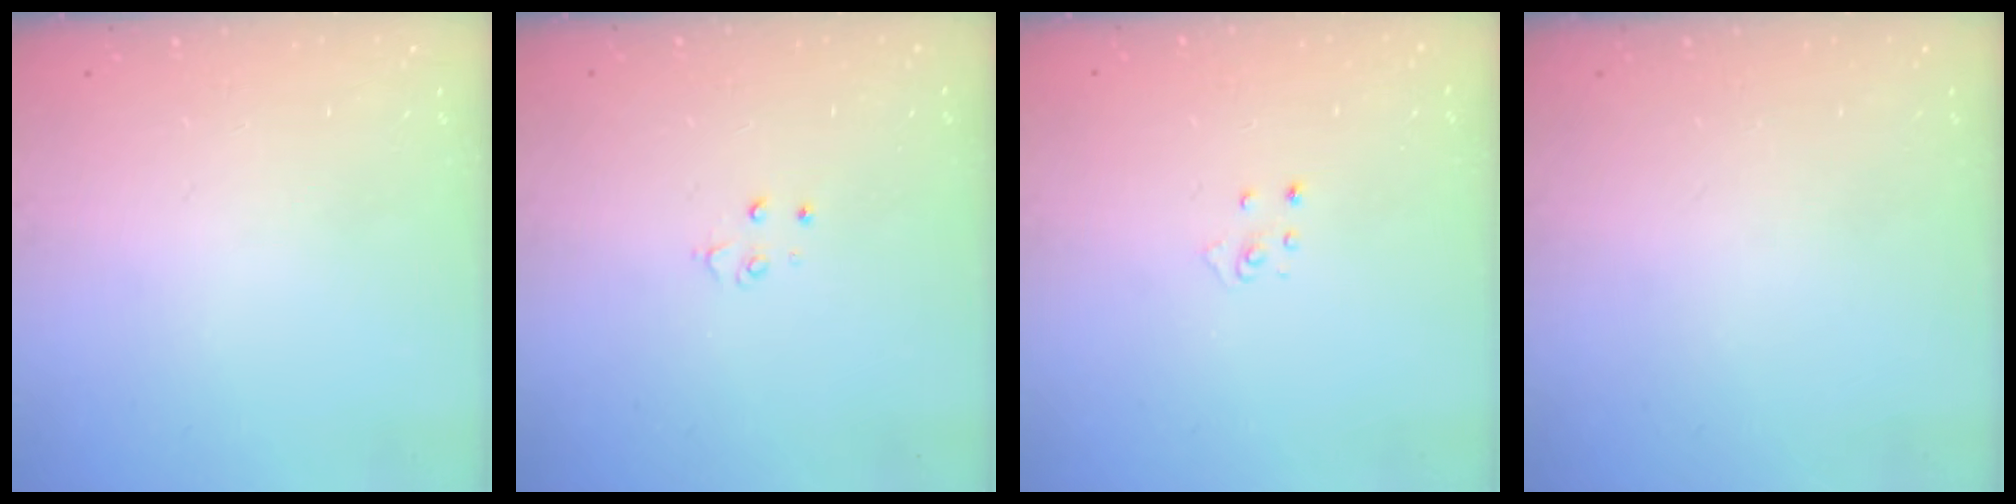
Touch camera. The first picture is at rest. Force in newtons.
{"total": 2.8, "press": 2.8, "slide": 0.3}
{"total": 2.8, "press": 2.8, "slide": 0.3}
{"total": 0.0}